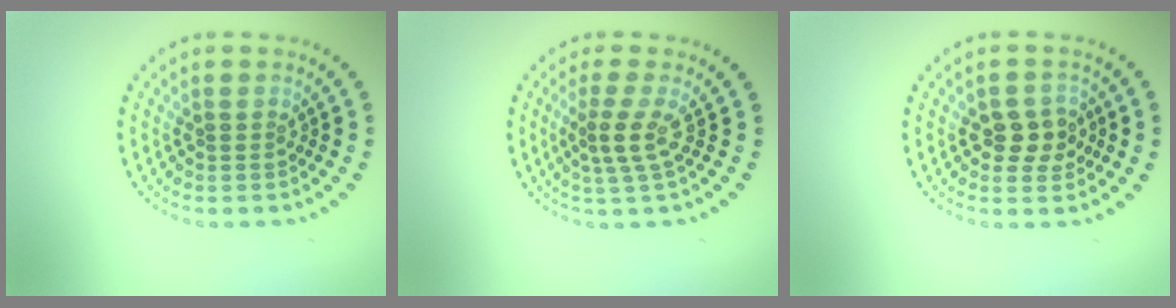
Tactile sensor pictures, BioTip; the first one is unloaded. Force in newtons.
{"total": 2.5, "press": 1.7, "slide": 1.8}
{"total": 2.7, "press": 2.6, "slide": 0.6}